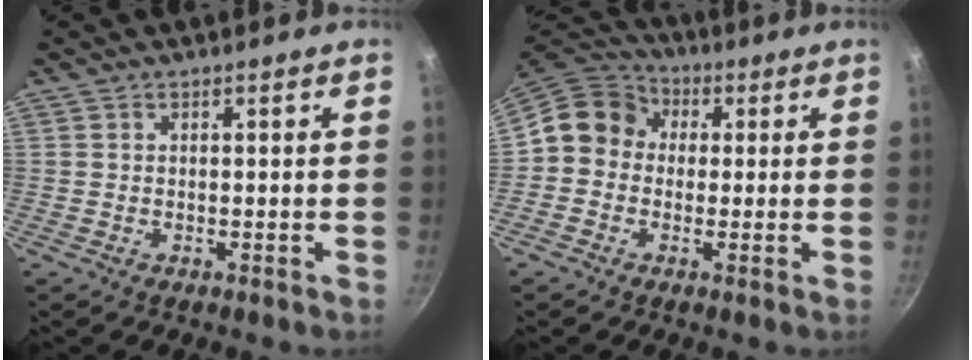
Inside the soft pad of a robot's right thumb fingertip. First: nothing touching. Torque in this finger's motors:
{"motor_torque": [0.74, 0.93, 0.38, -0.58, 0.05]}